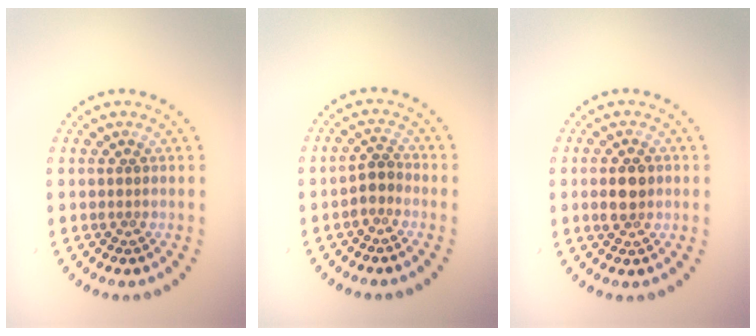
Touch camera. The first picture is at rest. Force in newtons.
{"total": 1.7, "press": 1.3, "slide": 1.0}
{"total": 2.8, "press": 2.8, "slide": 0.1}